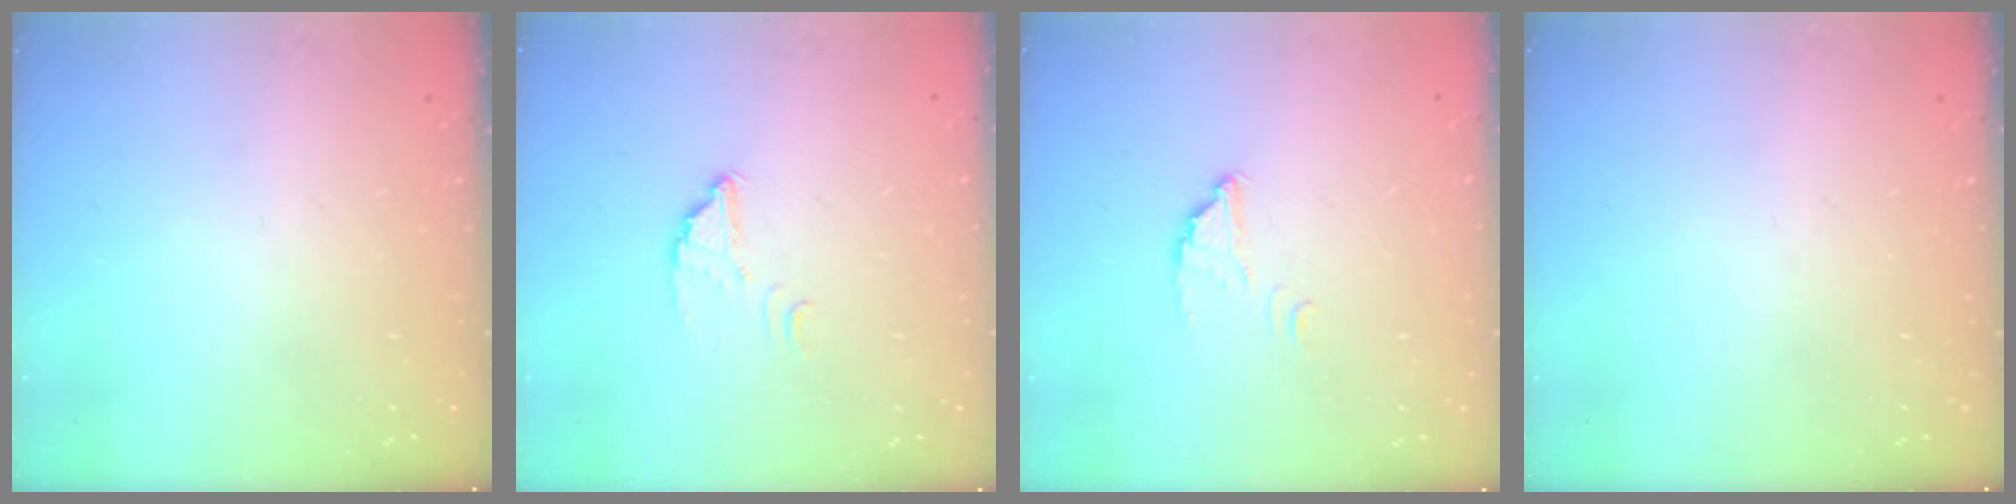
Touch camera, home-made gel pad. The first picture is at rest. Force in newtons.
{"total": 3.4, "press": 3.4, "slide": 0.2}
{"total": 2.7, "press": 2.7, "slide": 0.1}
{"total": 0.0}